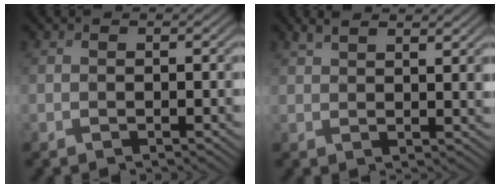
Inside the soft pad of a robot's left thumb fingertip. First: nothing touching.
{"total": 3.2, "force": [2.3, 0.7, 2.2], "torque": [-0.042, 0.003, 0.047]}